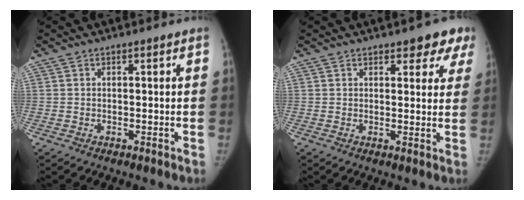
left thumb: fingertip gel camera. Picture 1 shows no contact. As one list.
[{"total": 5.6, "force": [3.9, 2.8, 3.0], "torque": [0.005, -0.014, 0.037]}]